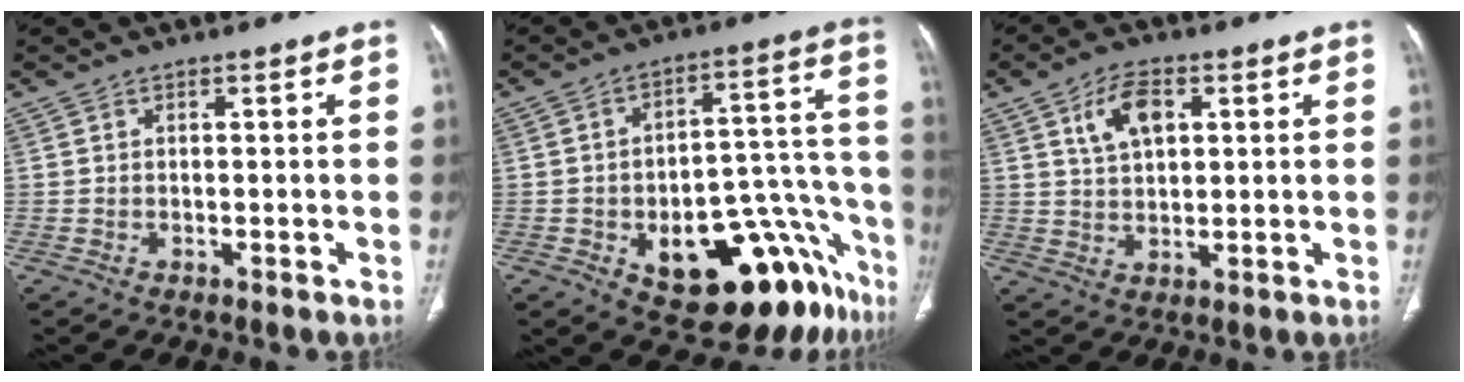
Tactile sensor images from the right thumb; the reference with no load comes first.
{"total": 22.5, "force": [-11.8, 10.5, 16.0], "torque": [-0.125, 0.101, -0.153]}
{"total": 7.4, "force": [2.9, 4.2, 5.4], "torque": [-0.086, -0.004, 0.055]}